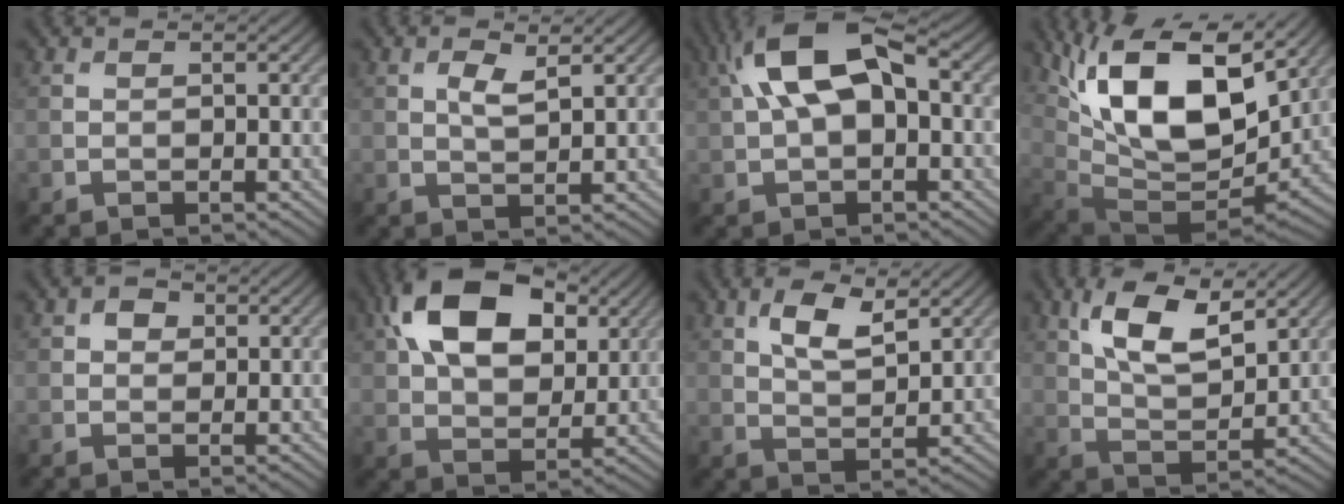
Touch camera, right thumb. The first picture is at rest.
{"total": 2.8, "force": [1.2, 0.9, 2.4], "torque": [-0.052, -0.001, 0.024]}
{"total": 11.5, "force": [2.4, 5.9, 9.6], "torque": [-0.191, 0.026, 0.036]}
{"total": 16.6, "force": [7.0, 7.5, 13.0], "torque": [-0.255, 0.015, 0.127]}
{"total": 1.9, "force": [0.6, 1.6, 0.9], "torque": [-0.015, 0.003, 0.005]}
{"total": 14.7, "force": [5.6, 8.8, 10.3], "torque": [-0.204, 0.025, 0.095]}
{"total": 5.9, "force": [3.1, 2.4, 4.4], "torque": [-0.091, -0.001, 0.058]}
{"total": 10.2, "force": [4.9, 4.5, 7.7], "torque": [-0.160, 0.005, 0.096]}